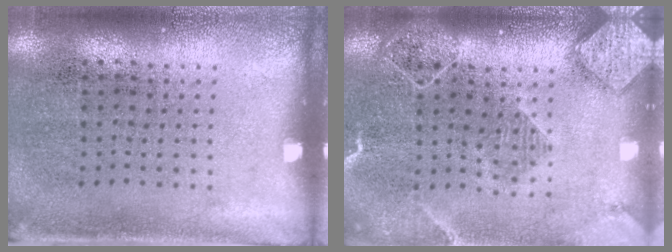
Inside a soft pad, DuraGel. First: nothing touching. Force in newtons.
{"total": 2.3, "press": 2.0, "slide": 1.1}